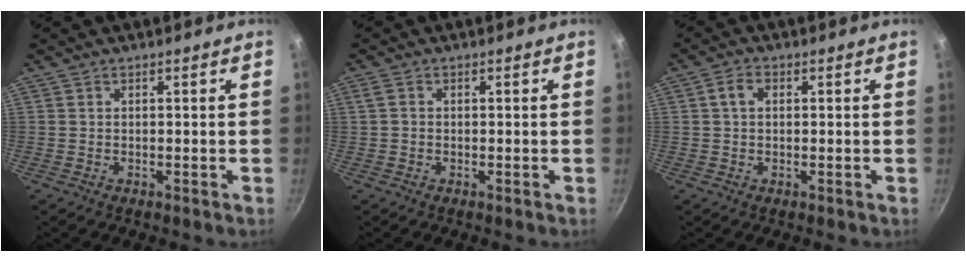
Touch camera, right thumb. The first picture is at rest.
{"total": 1.0, "force": [-0.2, 0.9, 0.5], "torque": [-0.009, 0.004, -0.005]}
{"total": 2.9, "force": [0.6, 2.1, 2.0], "torque": [-0.035, 0.008, 0.006]}